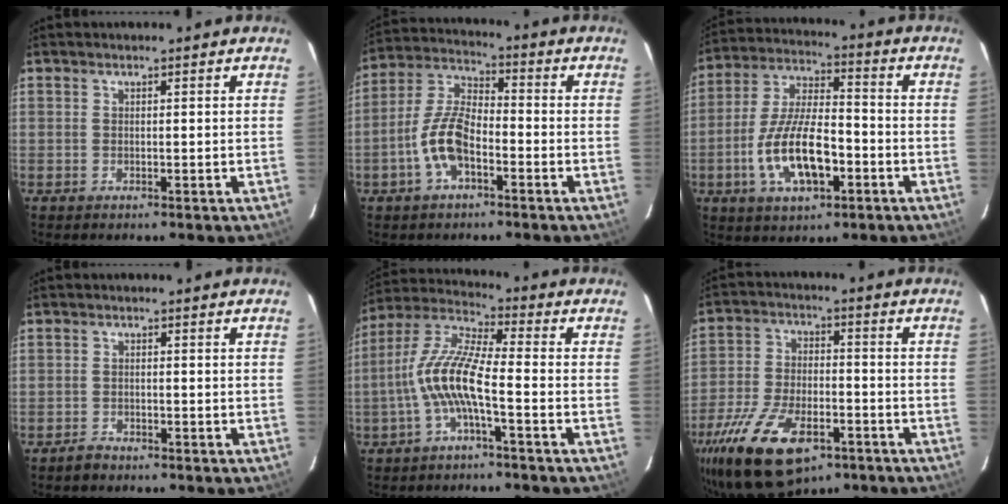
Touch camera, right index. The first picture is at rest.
{"total": 10.0, "force": [-4.0, 4.6, 7.9], "torque": [-0.173, 0.013, -0.077]}
{"total": 14.5, "force": [-4.9, 5.9, 12.3], "torque": [-0.251, 0.001, -0.084]}
{"total": 1.8, "force": [-1.6, 0.9, 0.4], "torque": [-0.010, 0.002, -0.027]}
{"total": 10.3, "force": [-3.2, 1.6, 9.7], "torque": [-0.214, 0.012, -0.065]}
{"total": 21.4, "force": [-12.3, 10.4, 14.0], "torque": [-0.308, -0.040, -0.206]}